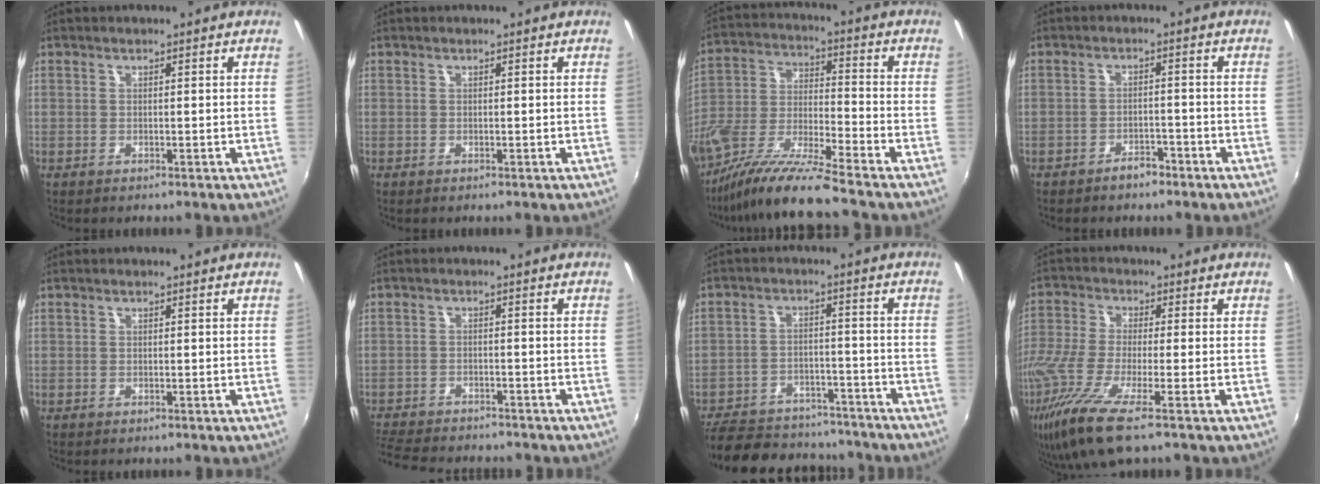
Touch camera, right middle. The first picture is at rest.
{"total": 0.0}
{"total": 14.3, "force": [-11.2, 0.4, 8.8], "torque": [-0.186, -0.023, -0.219]}
{"total": 2.8, "force": [-2.4, 1.2, 0.9], "torque": [-0.024, 0.006, -0.031]}
{"total": 0.0}
{"total": 10.9, "force": [-9.8, 2.8, 3.9], "torque": [-0.106, -0.013, -0.159]}
{"total": 18.6, "force": [-15.4, 8.2, 6.6], "torque": [-0.157, 0.028, -0.202]}
{"total": 11.5, "force": [-6.6, 1.0, 9.4], "torque": [-0.207, -0.040, -0.132]}